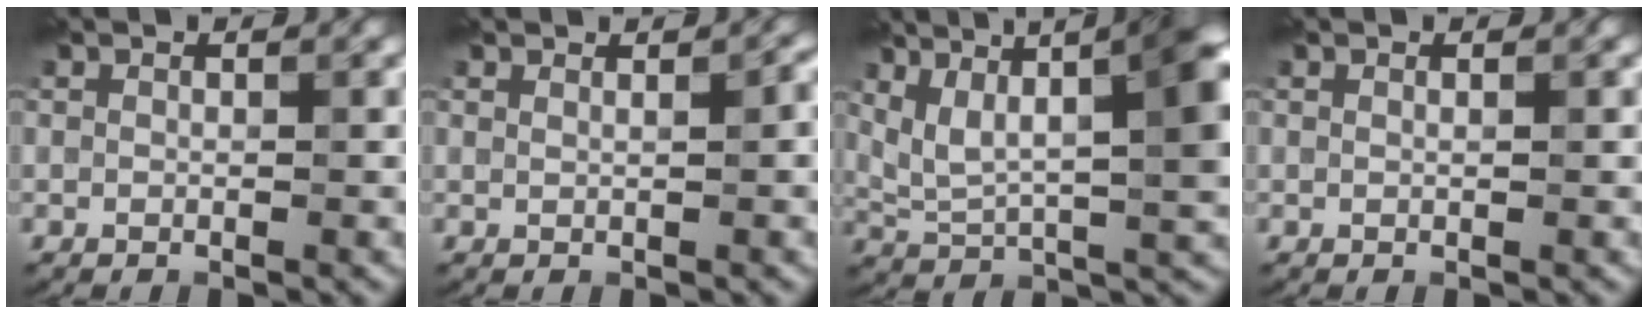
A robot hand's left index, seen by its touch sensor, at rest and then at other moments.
{"total": 1.1, "force": [0.7, 0.2, 0.8], "torque": [-0.011, 0.001, 0.010]}
{"total": 11.1, "force": [4.6, 3.7, 9.4], "torque": [-0.145, 0.016, 0.083]}
{"total": 0.0}